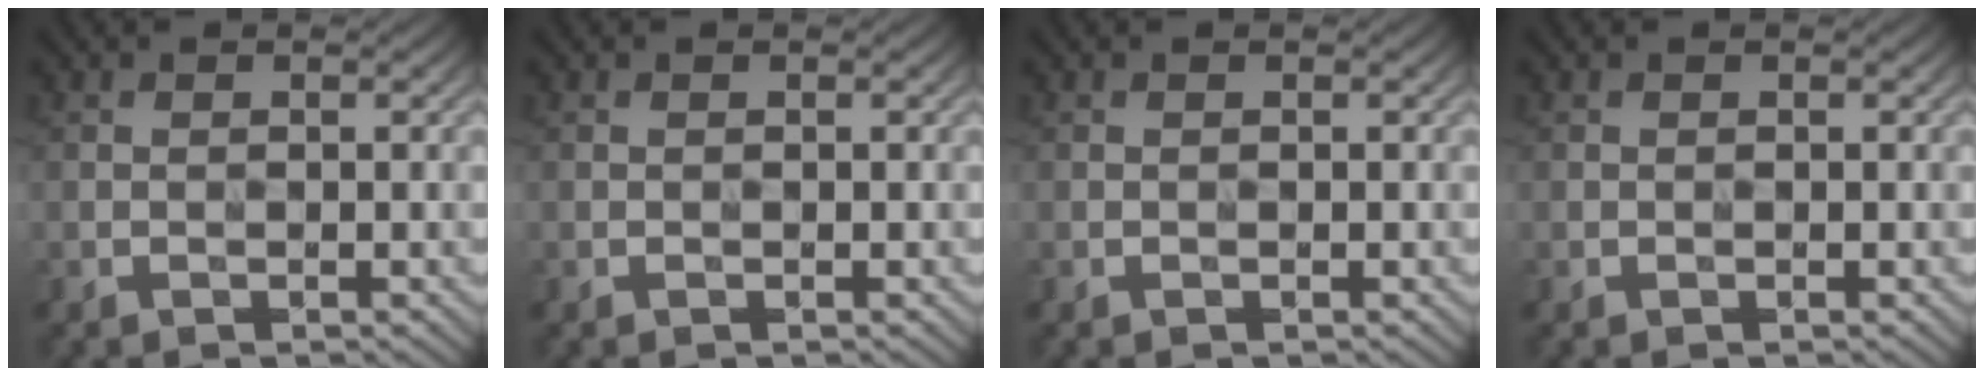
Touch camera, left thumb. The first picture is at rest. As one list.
[{"total": 0.0}, {"total": 0.0}, {"total": 0.0}]